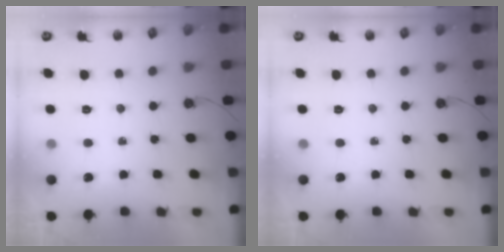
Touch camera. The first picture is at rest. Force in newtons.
{"total": 0.0}